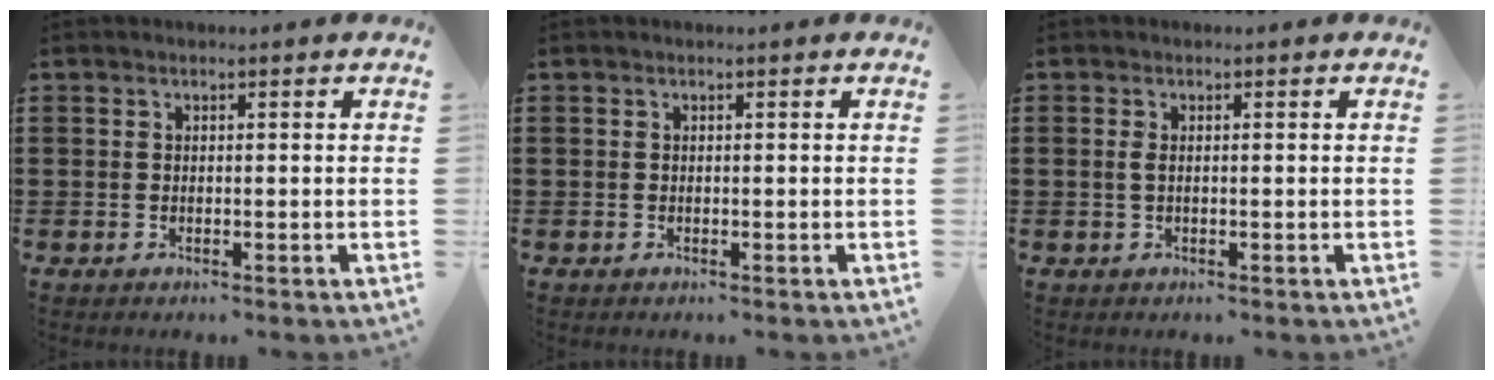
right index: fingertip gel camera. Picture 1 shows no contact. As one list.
[{"total": 0.0}, {"total": 1.2, "force": [0.0, 0.4, 1.1], "torque": [-0.030, -0.001, -0.003]}]